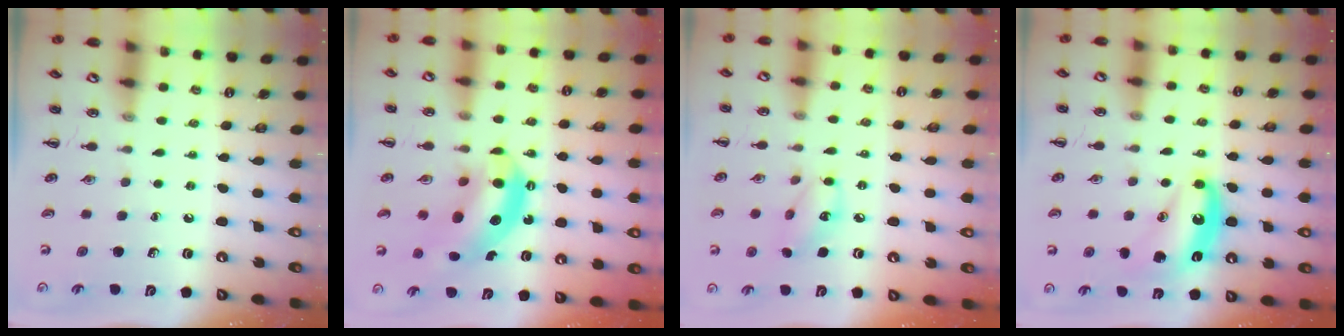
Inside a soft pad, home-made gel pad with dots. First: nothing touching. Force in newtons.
{"total": 11.4, "press": 11.0, "slide": 3.0}
{"total": 7.9, "press": 7.9, "slide": 0.5}
{"total": 11.5, "press": 11.4, "slide": 1.2}